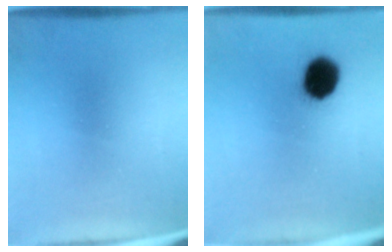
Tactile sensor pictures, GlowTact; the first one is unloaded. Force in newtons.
{"total": 10.5}